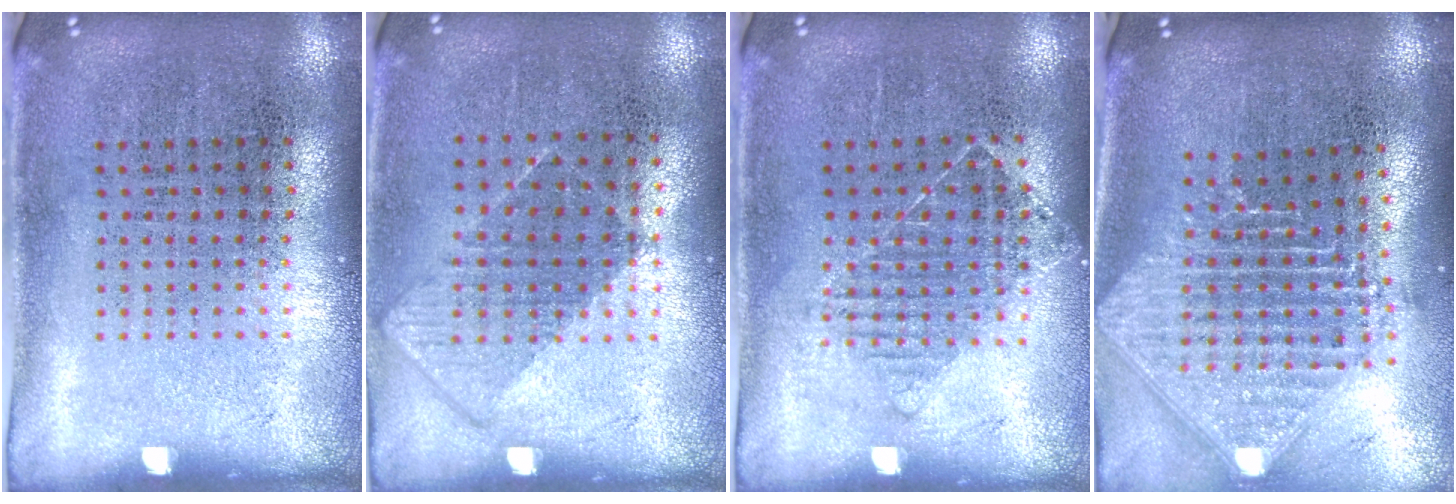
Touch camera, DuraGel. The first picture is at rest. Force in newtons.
{"total": 0.9, "press": 0.7, "slide": 0.4}
{"total": 1.1, "press": 1.0, "slide": 0.4}
{"total": 2.4, "press": 1.8, "slide": 1.5}